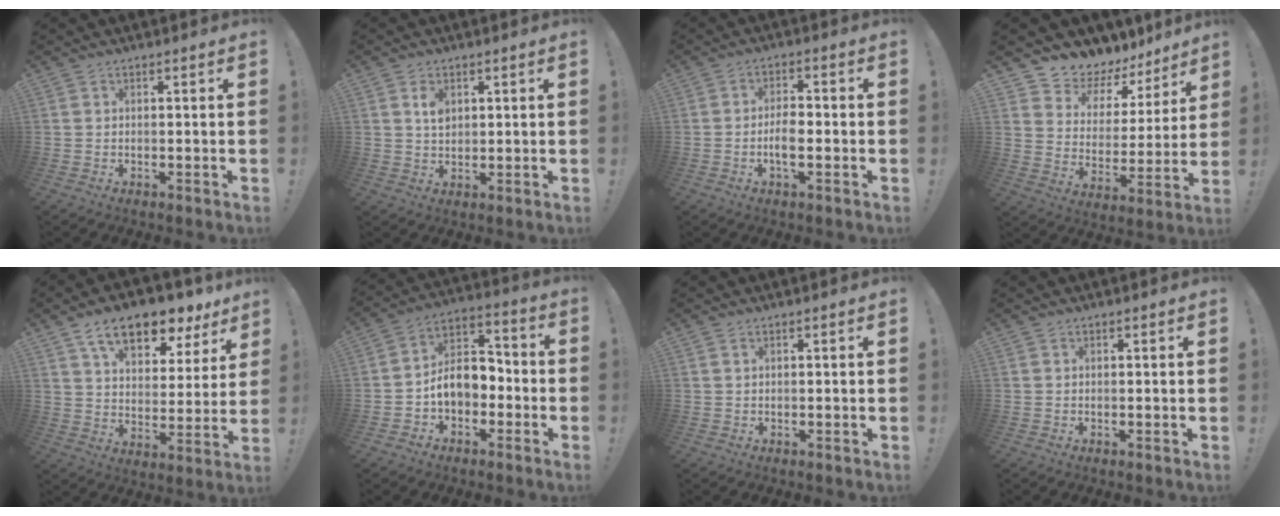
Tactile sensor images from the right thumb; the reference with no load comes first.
{"total": 4.3, "force": [1.8, 3.2, 2.4], "torque": [-0.029, -0.005, 0.029]}
{"total": 5.4, "force": [-1.2, 2.5, 4.6], "torque": [-0.076, -0.003, -0.027]}
{"total": 8.0, "force": [6.9, 4.0, 0.7], "torque": [-0.012, -0.077, 0.125]}
{"total": 14.8, "force": [9.8, 7.2, 8.5], "torque": [-0.133, -0.061, 0.171]}
{"total": 9.8, "force": [-2.9, 7.6, 5.5], "torque": [-0.091, 0.019, -0.047]}
{"total": 0.7, "force": [0.5, 0.3, 0.5], "torque": [-0.010, 0.001, 0.009]}
{"total": 0.0}